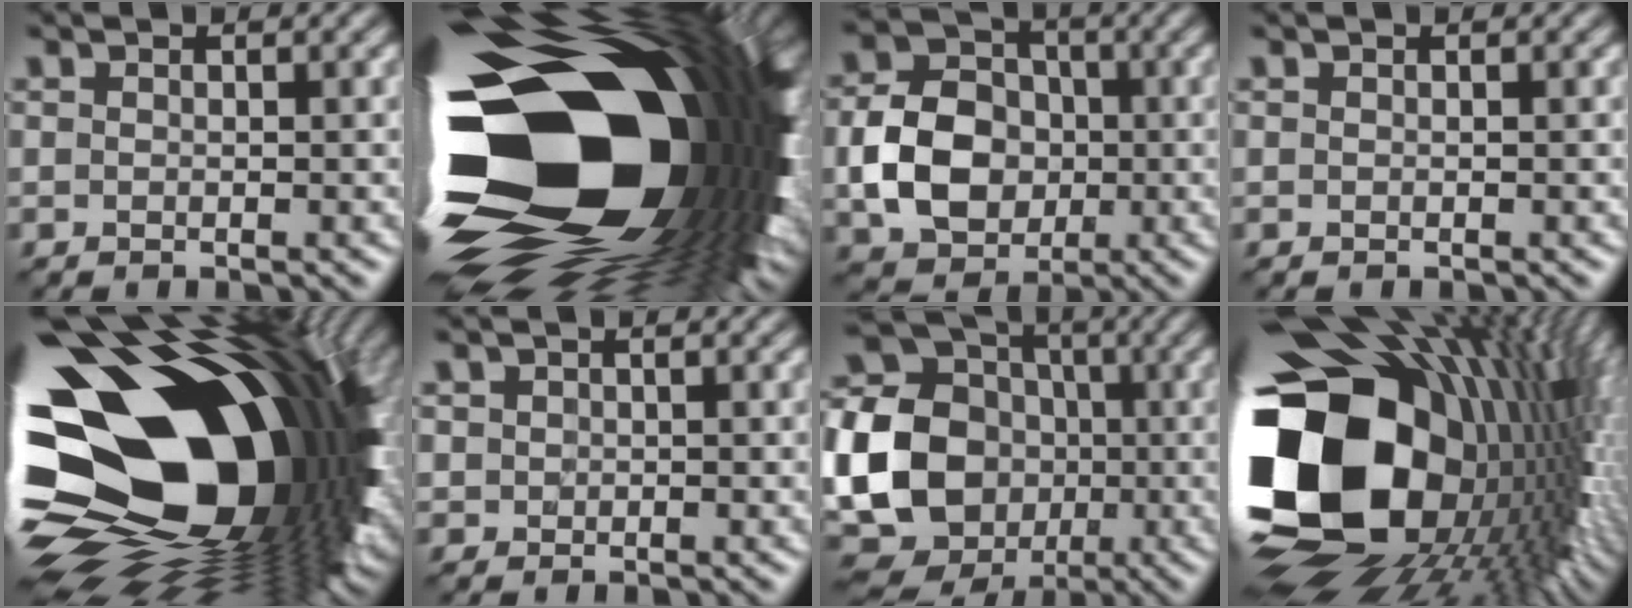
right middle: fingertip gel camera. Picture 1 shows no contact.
{"total": 21.8, "force": [-2.6, 11.9, 18.1], "torque": [-0.323, -0.053, -0.053]}
{"total": 6.7, "force": [-1.5, 5.2, 4.0], "torque": [-0.075, 0.005, -0.031]}
{"total": 0.0}
{"total": 20.8, "force": [0.5, 12.4, 16.8], "torque": [-0.293, -0.059, 0.023]}
{"total": 1.6, "force": [0.6, 1.4, 0.6], "torque": [-0.016, 0.008, 0.017]}
{"total": 24.3, "force": [-3.5, 22.5, 8.6], "torque": [-0.216, 0.001, -0.106]}
{"total": 20.5, "force": [-0.8, 13.6, 15.4], "torque": [-0.329, -0.044, 0.007]}